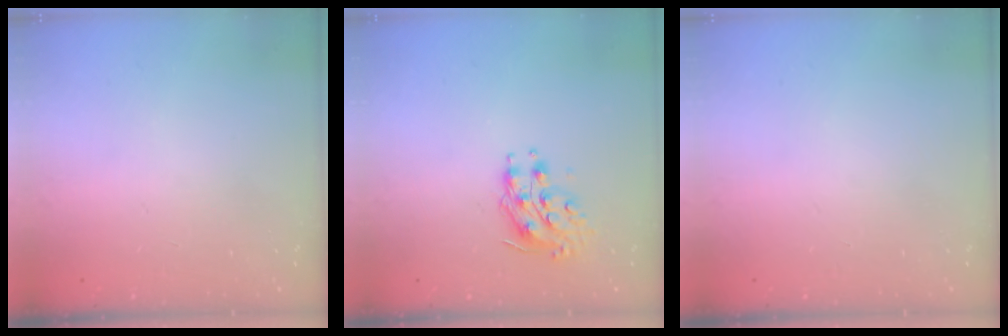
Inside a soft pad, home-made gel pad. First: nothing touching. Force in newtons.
{"total": 9.0, "press": 9.0, "slide": 0.4}
{"total": 0.0}